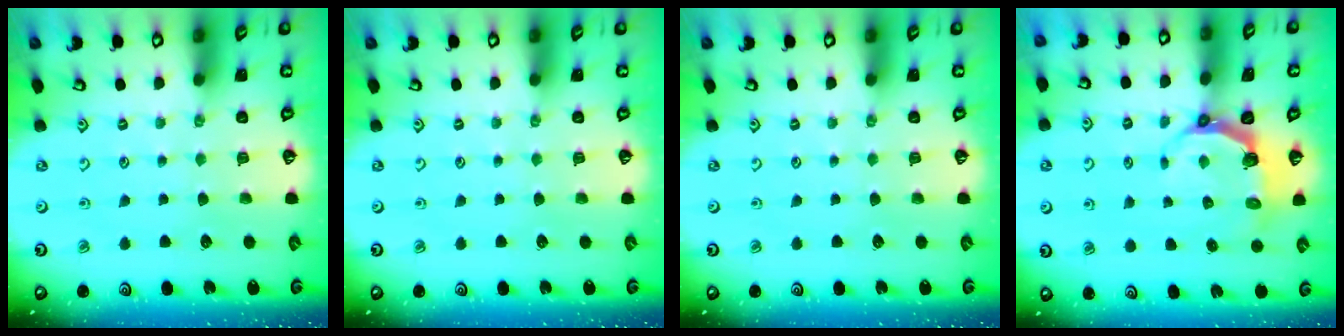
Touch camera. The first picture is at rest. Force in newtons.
{"total": 0.0}
{"total": 0.0}
{"total": 5.4, "press": 4.1, "slide": 3.5}